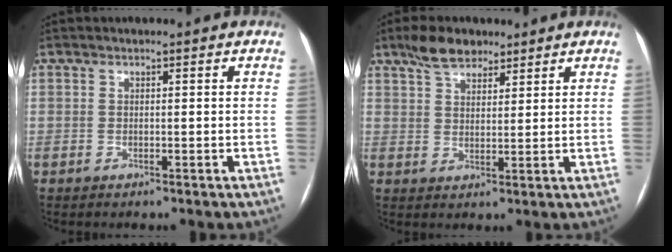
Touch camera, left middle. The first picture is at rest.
{"total": 6.0, "force": [4.6, 2.8, 2.8], "torque": [-0.054, 0.014, 0.084]}